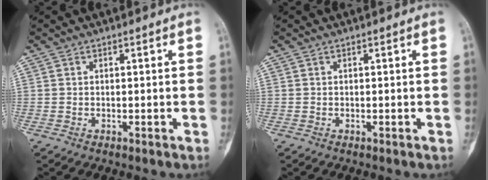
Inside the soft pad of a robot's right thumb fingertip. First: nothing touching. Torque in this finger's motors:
{"motor_torque": [-0.12, 0.41, -0.07, 0.04, 0.03]}